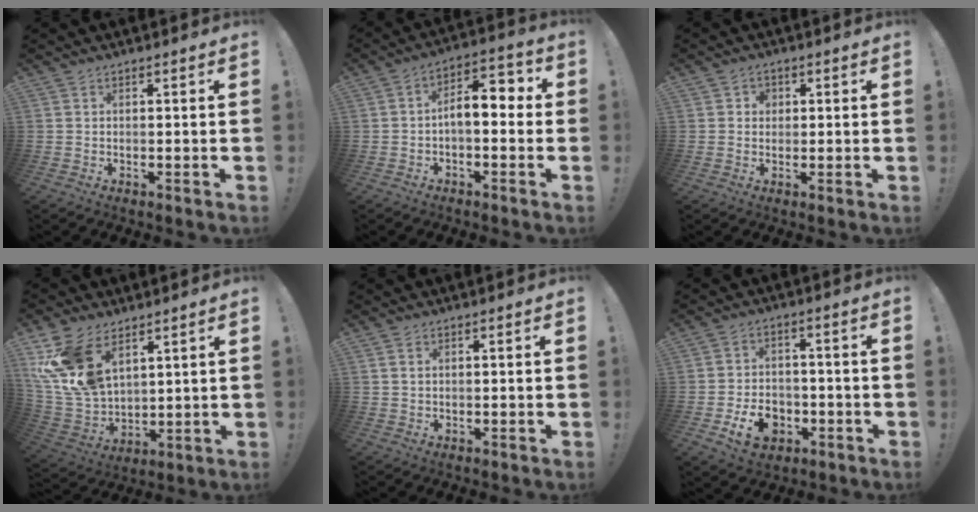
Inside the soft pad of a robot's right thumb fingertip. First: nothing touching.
{"total": 9.4, "force": [-0.3, 4.5, 8.2], "torque": [-0.119, 0.007, -0.006]}
{"total": 2.7, "force": [0.5, 2.5, 0.8], "torque": [-0.003, -0.003, 0.007]}
{"total": 16.8, "force": [8.5, 10.6, 9.9], "torque": [-0.206, -0.055, 0.164]}
{"total": 1.2, "force": [0.5, 0.8, 0.7], "torque": [-0.011, 0.002, 0.008]}
{"total": 9.6, "force": [-4.0, 7.3, 4.8], "torque": [-0.071, 0.030, -0.067]}